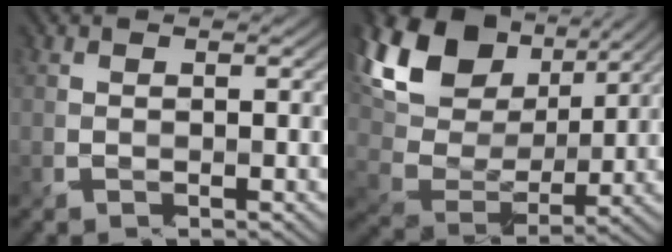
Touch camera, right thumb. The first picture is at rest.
{"total": 15.6, "force": [6.6, 9.4, 10.5], "torque": [-0.252, 0.020, 0.132]}